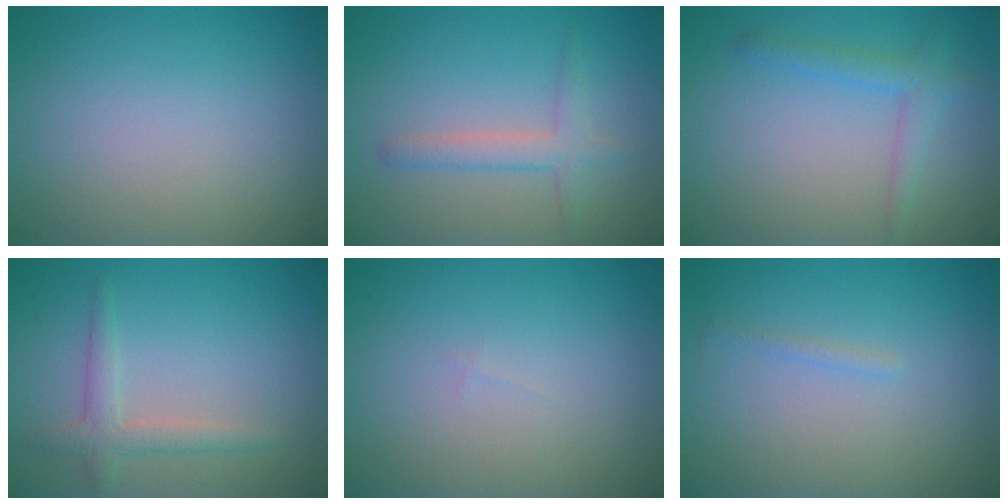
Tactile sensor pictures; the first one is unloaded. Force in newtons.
{"total": 2.4, "press": 2.4, "slide": 0.0}
{"total": 2.2, "press": 2.2, "slide": 0.0}
{"total": 2.3, "press": 2.3, "slide": 0.1}
{"total": 0.0}
{"total": 0.6, "press": 0.6, "slide": 0.0}